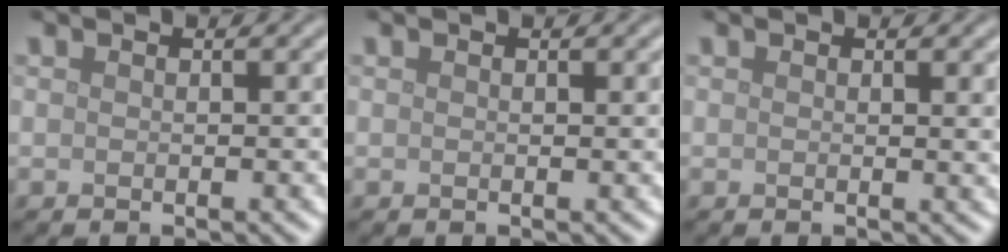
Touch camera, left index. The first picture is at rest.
{"total": 0.0}
{"total": 1.1, "force": [0.5, 0.3, 0.9], "torque": [-0.008, -0.001, 0.006]}